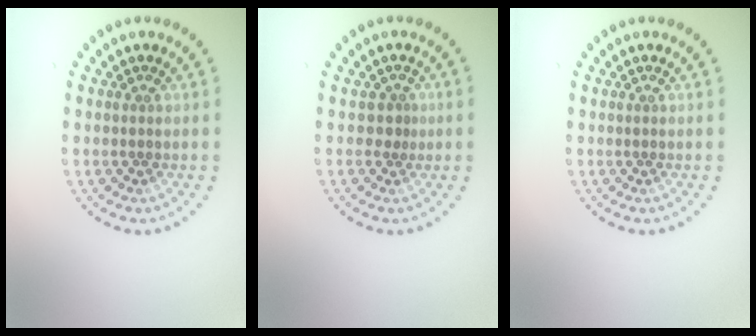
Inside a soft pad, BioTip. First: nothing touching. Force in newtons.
{"total": 1.0, "press": 0.6, "slide": 0.8}
{"total": 0.0}